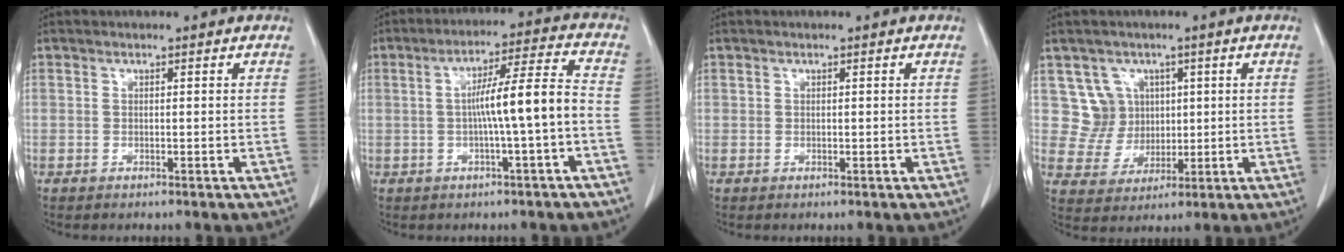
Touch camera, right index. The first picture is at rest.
{"total": 8.8, "force": [-1.4, -0.6, 8.7], "torque": [-0.145, 0.018, -0.022]}
{"total": 0.0}
{"total": 6.3, "force": [2.2, 5.9, 0.0], "torque": [0.001, 0.018, 0.049]}